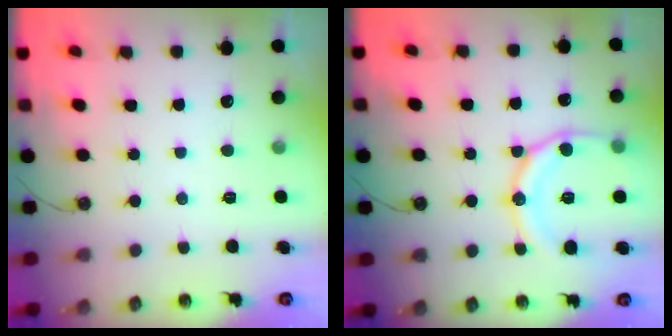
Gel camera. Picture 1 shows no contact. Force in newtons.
{"total": 15.6, "press": 15.5, "slide": 1.6}